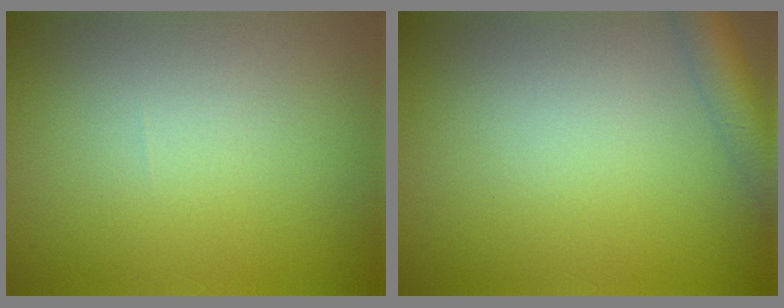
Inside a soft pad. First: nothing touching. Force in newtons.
{"total": 4.0, "press": 4.0, "slide": 0.3}